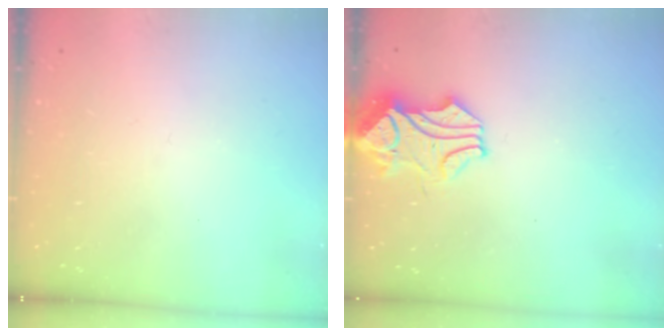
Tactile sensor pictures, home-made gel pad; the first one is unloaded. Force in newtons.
{"total": 1.0, "press": 0.6, "slide": 0.8}